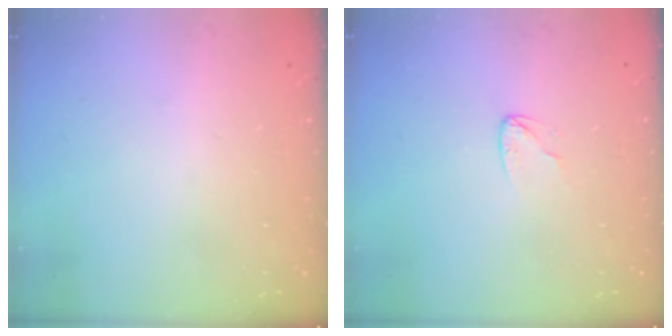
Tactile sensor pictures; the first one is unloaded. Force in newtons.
{"total": 3.7, "press": 3.7, "slide": 0.3}